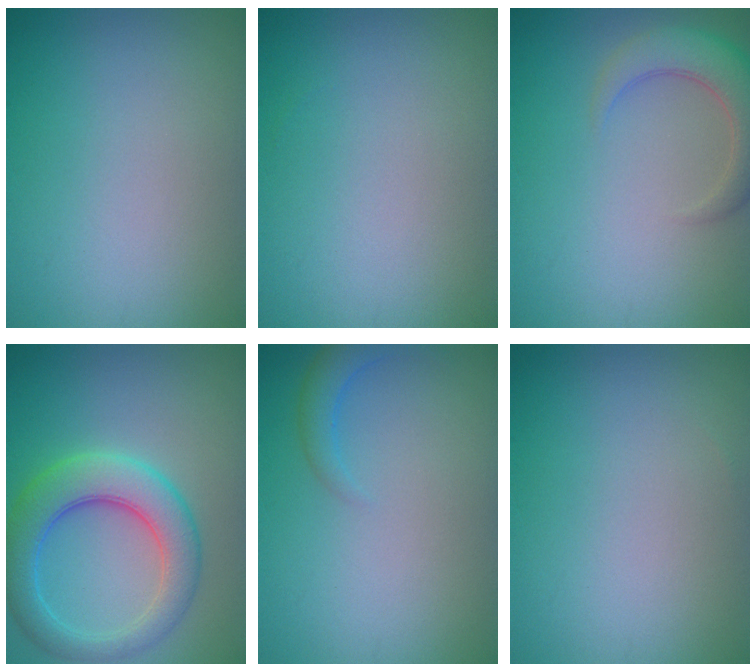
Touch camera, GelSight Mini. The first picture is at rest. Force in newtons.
{"total": 0.0}
{"total": 4.5, "press": 4.5, "slide": 0.5}
{"total": 6.2, "press": 6.2, "slide": 0.1}
{"total": 2.0, "press": 1.9, "slide": 0.1}
{"total": 0.0}